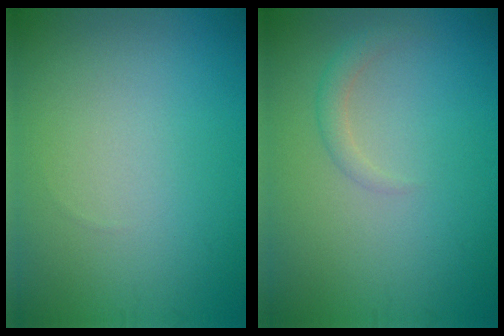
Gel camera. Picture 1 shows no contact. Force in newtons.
{"total": 1.3, "press": 1.3, "slide": 0.1}